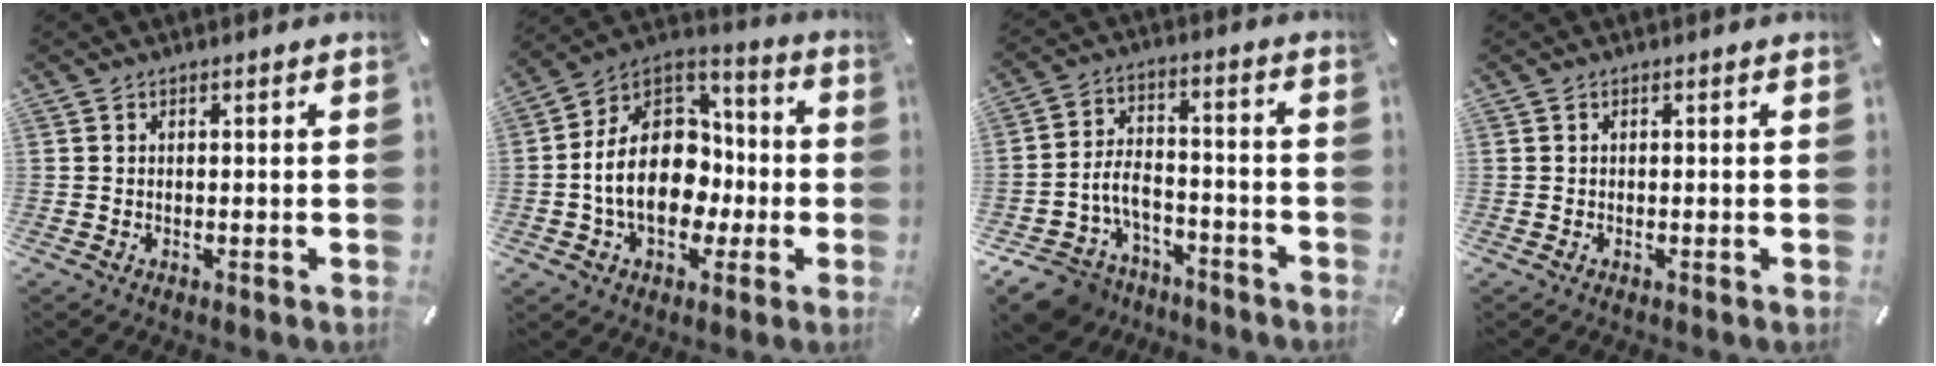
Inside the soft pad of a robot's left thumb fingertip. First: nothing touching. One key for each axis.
{"total": 17.9, "fx": -2.9, "fy": 13.4, "fz": 11.5, "tx": -0.223, "ty": 0.007, "tz": -0.051}
{"total": 9.4, "fx": -5.5, "fy": 6.5, "fz": 3.9, "tx": -0.082, "ty": 0.028, "tz": -0.102}
{"total": 0.0}